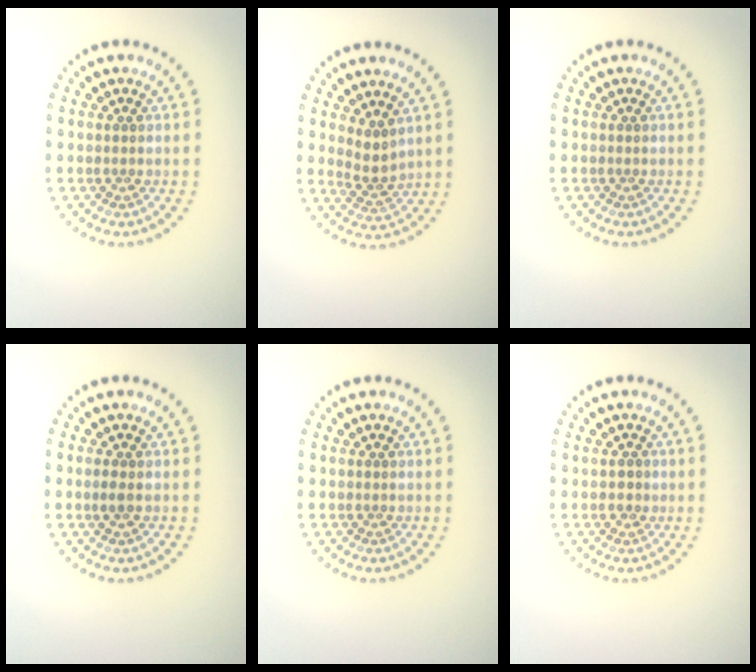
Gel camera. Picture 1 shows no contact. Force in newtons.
{"total": 2.1, "press": 1.6, "slide": 1.3}
{"total": 0.0}
{"total": 0.8, "press": 0.8, "slide": 0.3}
{"total": 0.0}
{"total": 0.8, "press": 0.8, "slide": 0.1}